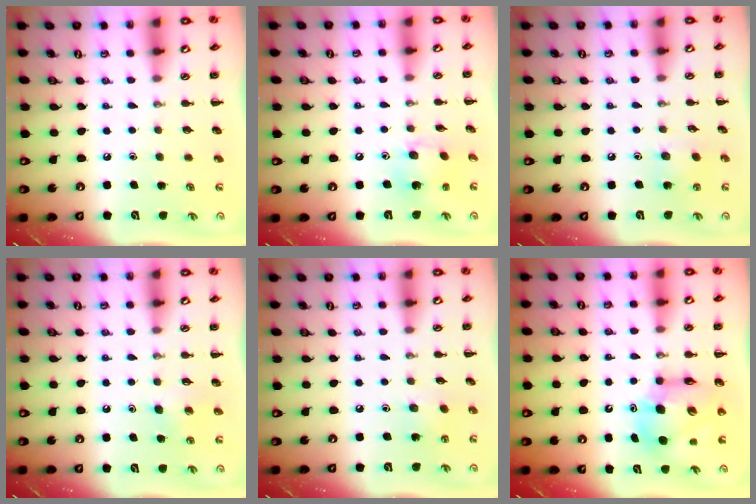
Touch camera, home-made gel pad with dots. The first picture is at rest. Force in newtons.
{"total": 5.9, "press": 5.8, "slide": 1.2}
{"total": 5.6, "press": 5.5, "slide": 1.0}
{"total": 4.5, "press": 4.2, "slide": 1.5}
{"total": 3.7, "press": 3.6, "slide": 0.9}
{"total": 10.5, "press": 10.0, "slide": 3.2}